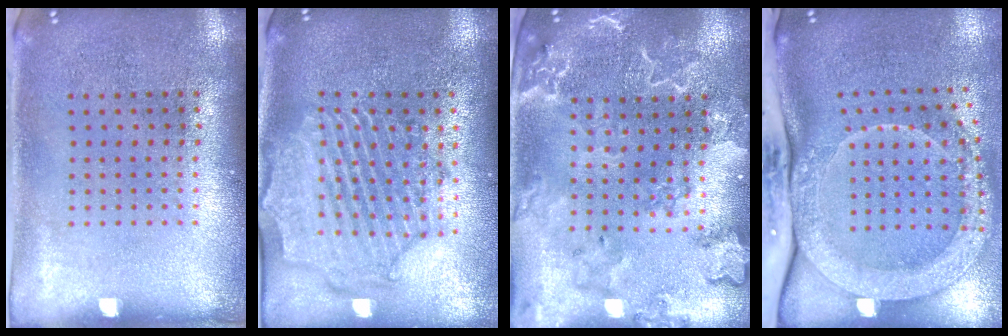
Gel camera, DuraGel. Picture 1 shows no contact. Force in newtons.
{"total": 2.3, "press": 2.2, "slide": 0.9}
{"total": 2.6, "press": 2.5, "slide": 0.9}
{"total": 2.7, "press": 2.2, "slide": 1.6}